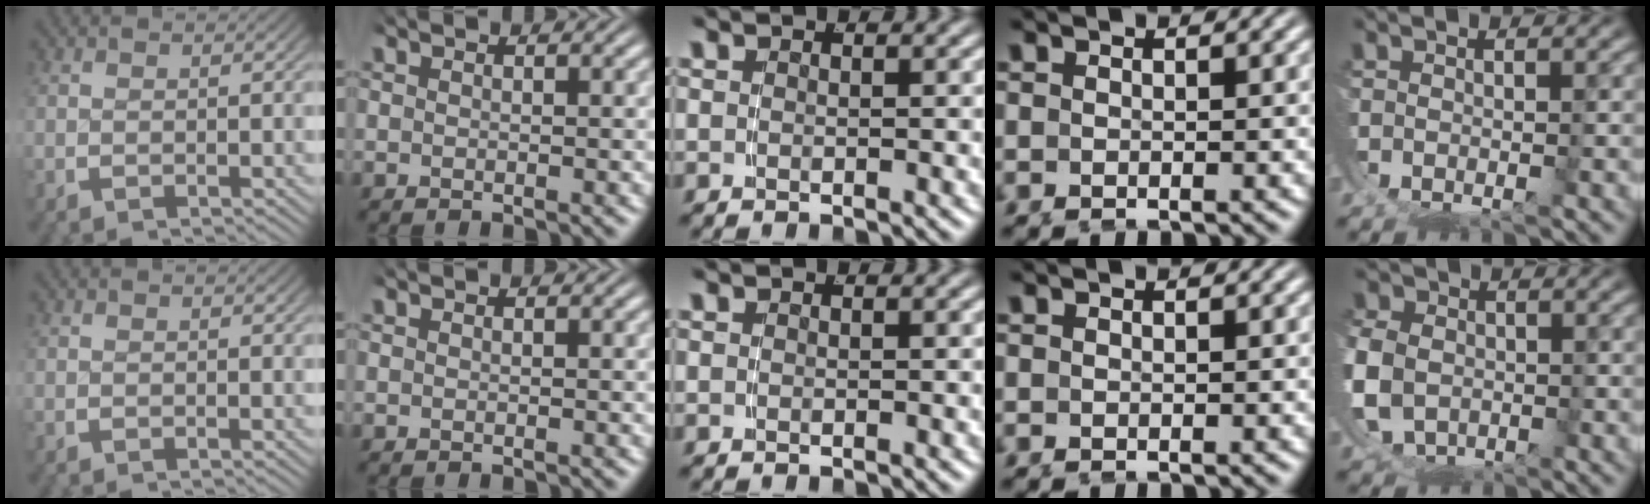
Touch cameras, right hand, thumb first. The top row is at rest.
{"little": {"total": 2.4, "force": [0.4, 2.3, 0.3], "torque": [-0.043, -0.030, 0.024]}}